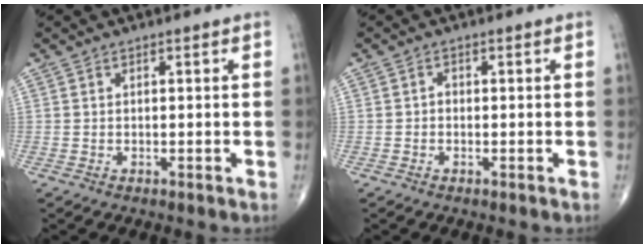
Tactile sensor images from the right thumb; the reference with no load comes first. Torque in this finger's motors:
{"motor_torque": [0.29, 0.18, 0.22, 0.07, 0.00]}